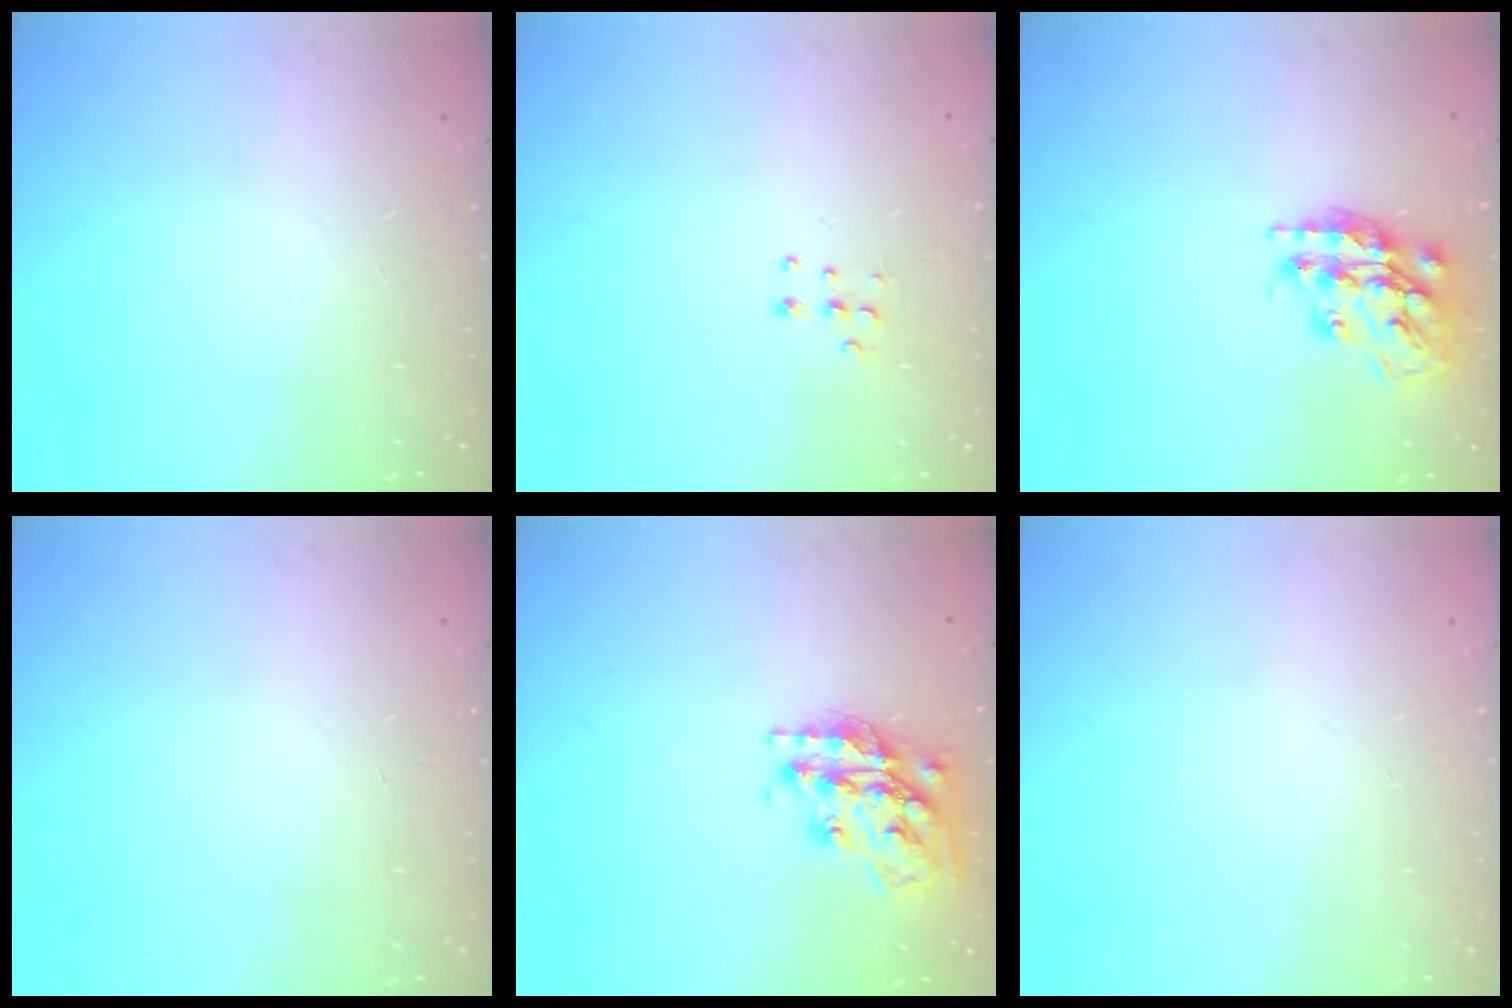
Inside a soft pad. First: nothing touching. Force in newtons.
{"total": 5.2, "press": 5.2, "slide": 0.2}
{"total": 16.2, "press": 16.1, "slide": 1.2}
{"total": 0.0}
{"total": 18.7, "press": 18.6, "slide": 1.5}
{"total": 0.0}